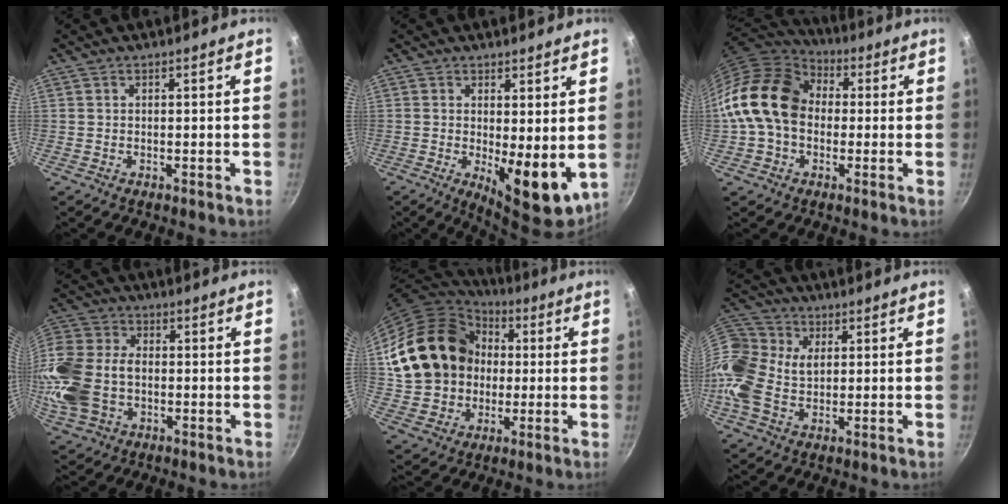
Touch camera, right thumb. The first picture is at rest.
{"total": 9.5, "force": [-0.1, 3.6, 8.8], "torque": [-0.109, -0.023, 0.008]}
{"total": 16.9, "force": [0.5, 12.8, 11.0], "torque": [-0.172, 0.034, -0.005]}
{"total": 18.5, "force": [-2.3, 13.2, 12.7], "torque": [-0.282, 0.033, -0.046]}
{"total": 21.5, "force": [2.7, 17.8, 11.7], "torque": [-0.196, 0.037, 0.060]}
{"total": 16.2, "force": [1.3, 12.2, 10.5], "torque": [-0.229, 0.020, 0.011]}